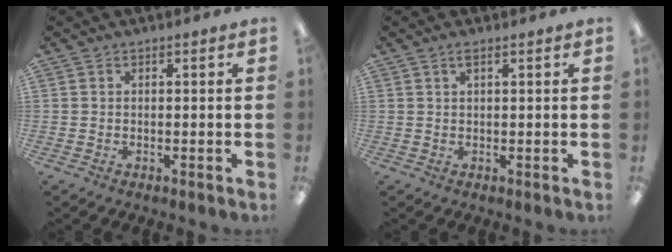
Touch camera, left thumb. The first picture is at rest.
{"total": 1.9, "force": [1.0, 0.5, 1.5], "torque": [-0.033, 0.004, 0.017]}